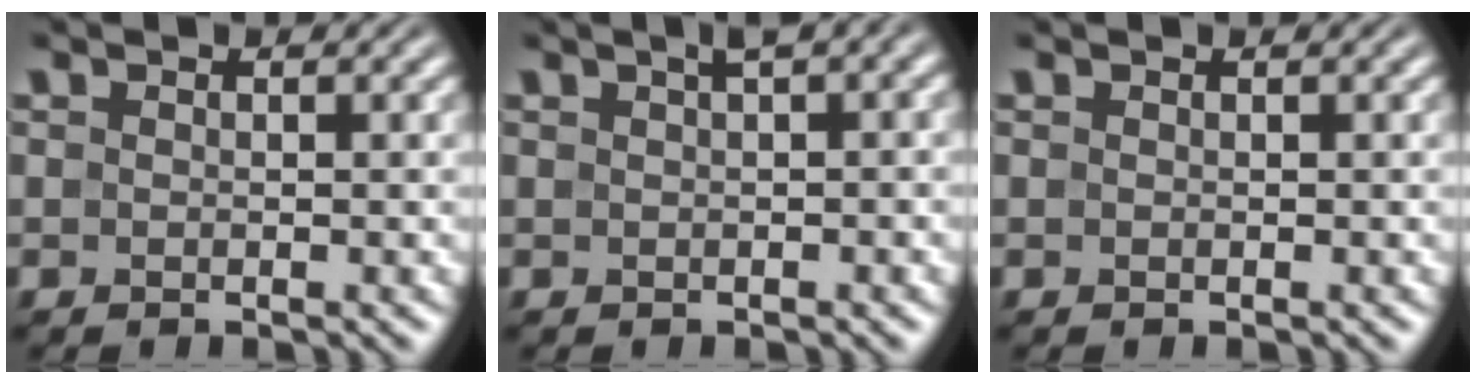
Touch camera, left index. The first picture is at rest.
{"total": 3.4, "force": [1.1, 1.1, 3.0], "torque": [-0.028, 0.016, 0.013]}
{"total": 0.0}